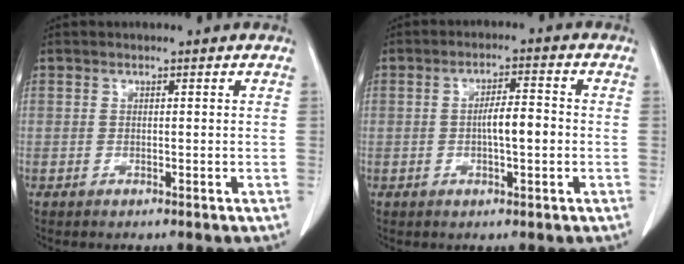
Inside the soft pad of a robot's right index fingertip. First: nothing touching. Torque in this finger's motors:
{"motor_torque": [0.85, -0.24, 0.54, 0.12]}